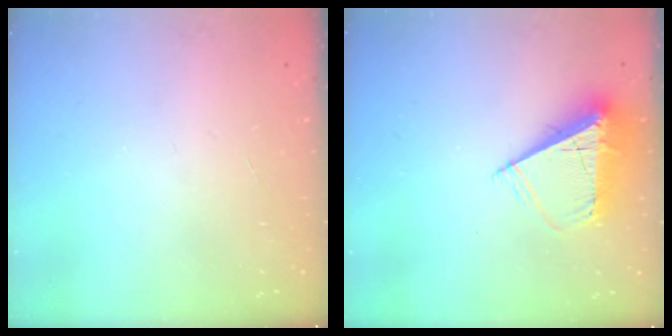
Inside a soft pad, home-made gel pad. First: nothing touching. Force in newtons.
{"total": 11.1, "press": 11.1, "slide": 0.8}